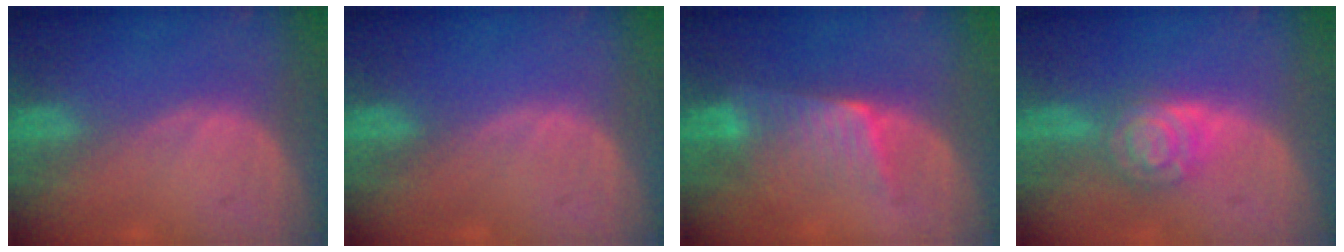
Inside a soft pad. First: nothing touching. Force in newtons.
{"total": 0.0}
{"total": 6.4, "press": 5.8, "slide": 2.9}
{"total": 6.2, "press": 6.2, "slide": 0.4}